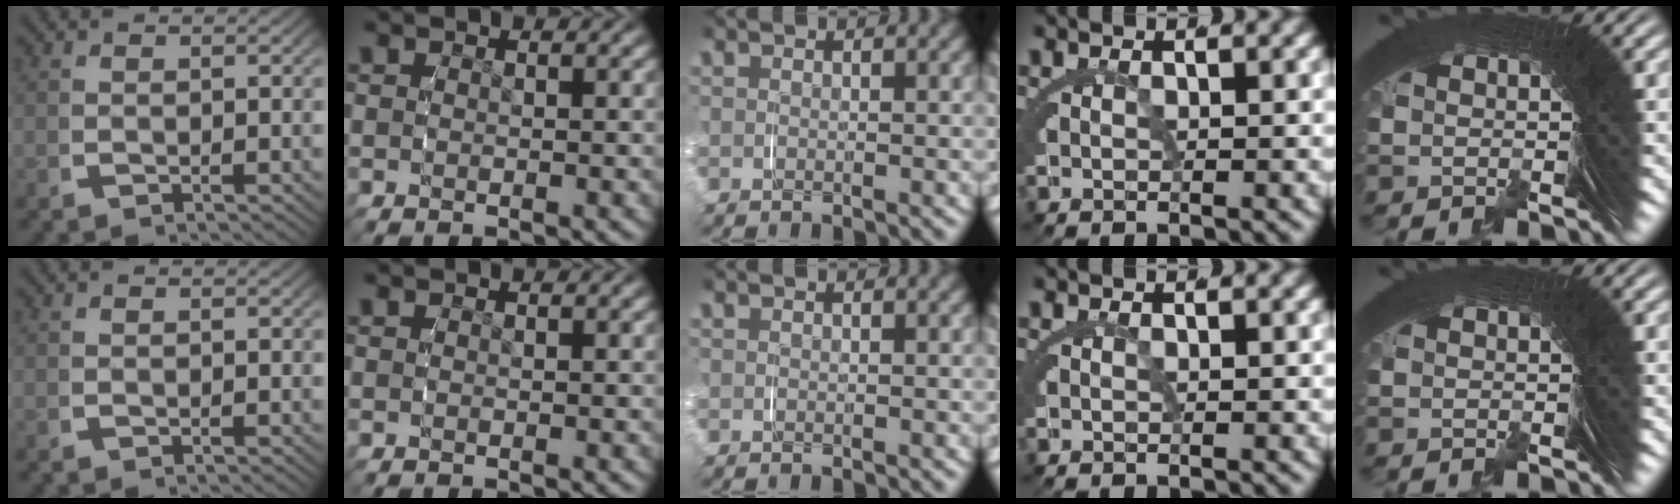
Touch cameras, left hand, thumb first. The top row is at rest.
{}